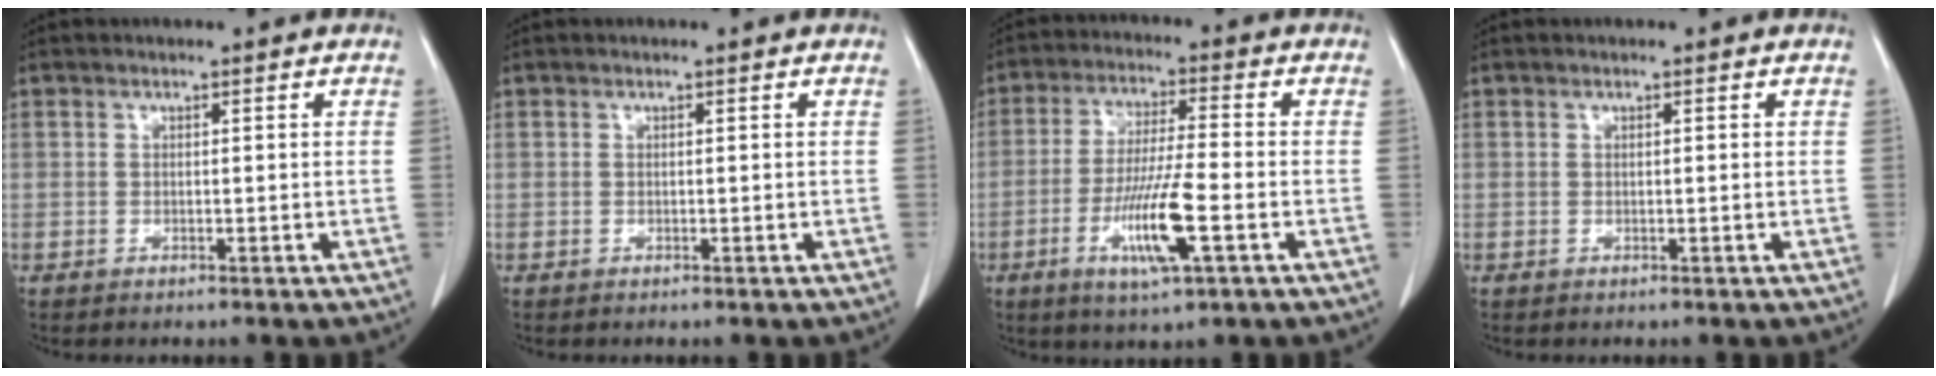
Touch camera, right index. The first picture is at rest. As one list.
[{"total": 0.0}, {"total": 10.6, "force": [-3.6, 0.5, 9.9], "torque": [-0.192, -0.016, -0.067]}, {"total": 0.0}]